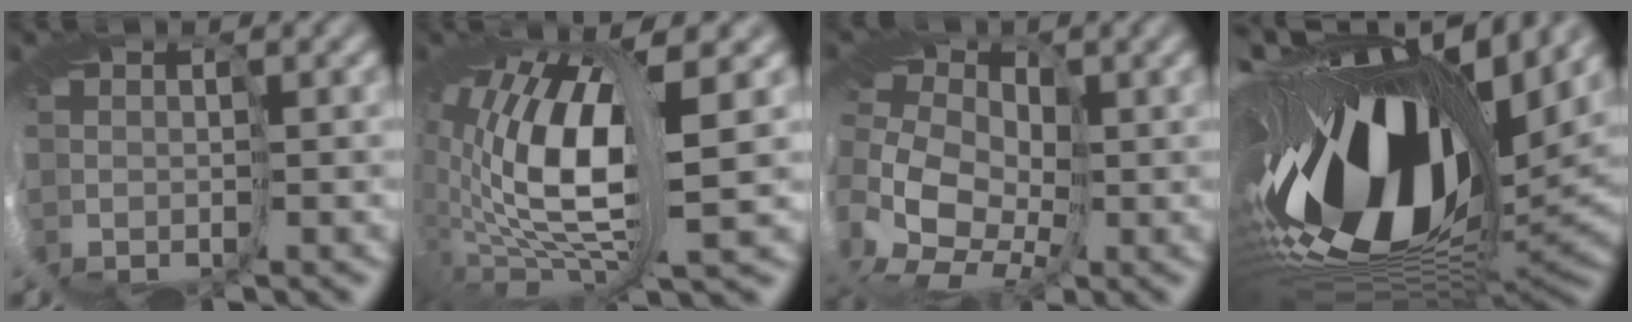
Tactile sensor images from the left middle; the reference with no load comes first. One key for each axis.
{"total": 11.4, "fx": 1.3, "fy": 3.5, "fz": 10.8, "tx": -0.203, "ty": 0.014, "tz": 0.017}
{"total": 7.9, "fx": -0.6, "fy": 6.0, "fz": 5.2, "tx": -0.089, "ty": -0.005, "tz": -0.013}
{"total": 18.6, "fx": 3.4, "fy": 8.4, "fz": 16.2, "tx": -0.297, "ty": -0.028, "tz": 0.061}